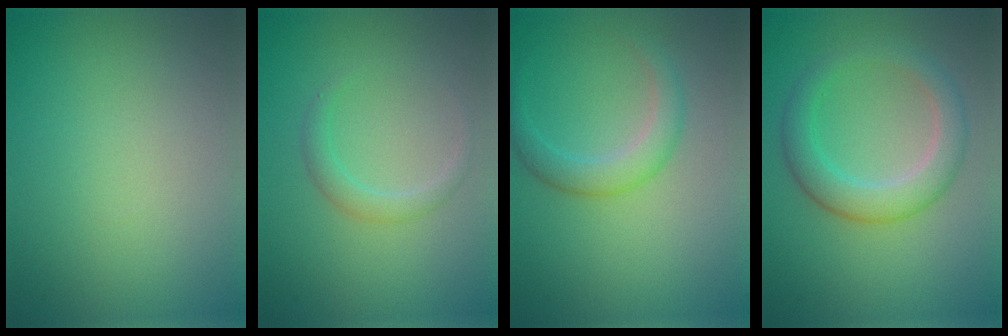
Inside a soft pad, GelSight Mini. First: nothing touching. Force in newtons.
{"total": 1.5, "press": 1.5, "slide": 0.1}
{"total": 2.6, "press": 2.6, "slide": 0.1}
{"total": 4.0, "press": 4.0, "slide": 0.1}